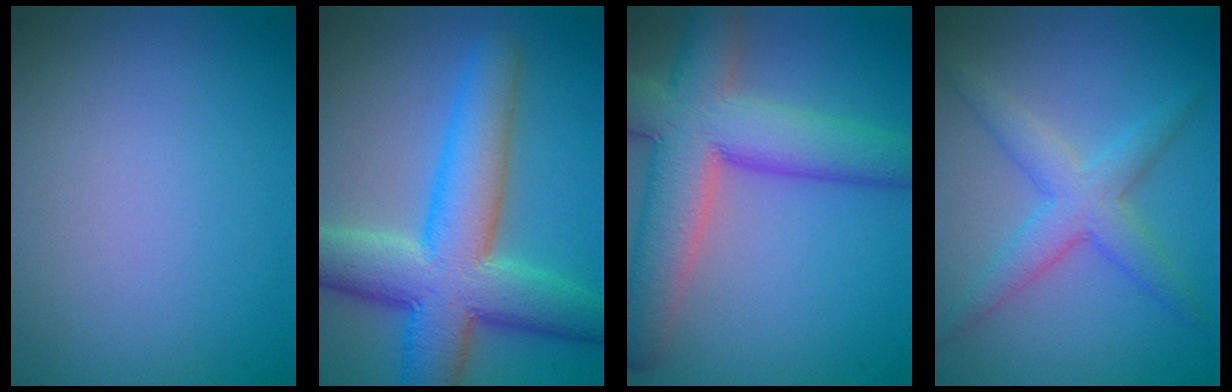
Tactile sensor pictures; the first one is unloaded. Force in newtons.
{"total": 10.1, "press": 10.1, "slide": 0.3}
{"total": 9.8, "press": 9.8, "slide": 0.8}
{"total": 3.8, "press": 3.8, "slide": 0.1}